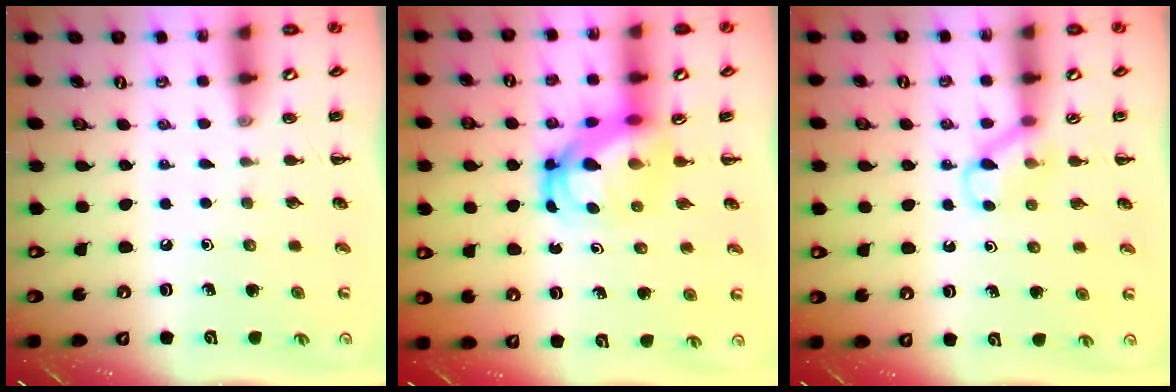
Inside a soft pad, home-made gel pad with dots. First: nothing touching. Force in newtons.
{"total": 5.9, "press": 5.8, "slide": 1.4}
{"total": 5.7, "press": 5.6, "slide": 1.4}